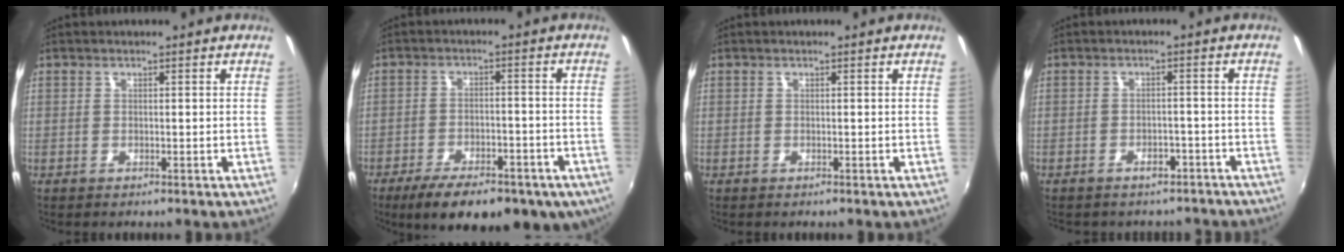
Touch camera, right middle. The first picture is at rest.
{"total": 18.1, "force": [-12.0, 7.3, 11.4], "torque": [-0.206, -0.036, -0.161]}
{"total": 0.0}
{"total": 6.1, "force": [-5.1, 2.9, 1.7], "torque": [-0.035, 0.007, -0.058]}